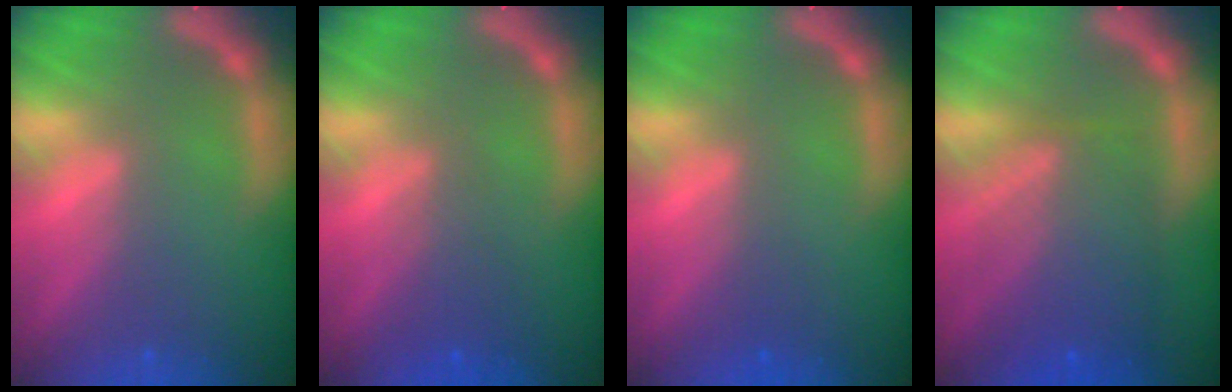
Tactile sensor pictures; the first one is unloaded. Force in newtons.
{"total": 2.5}
{"total": 0.9}
{"total": 7.6}